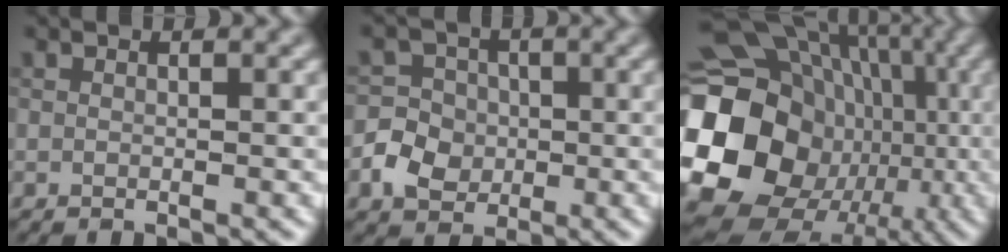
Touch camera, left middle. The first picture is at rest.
{"total": 4.2, "force": [-1.0, 3.7, 1.6], "torque": [-0.012, 0.003, -0.034]}
{"total": 21.7, "force": [-2.0, 19.2, 9.8], "torque": [-0.183, 0.002, -0.059]}